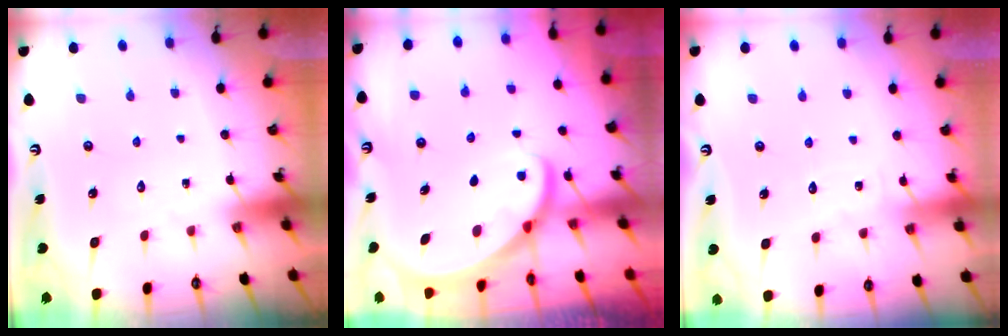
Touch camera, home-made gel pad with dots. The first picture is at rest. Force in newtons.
{"total": 2.2, "press": 2.2, "slide": 0.2}
{"total": 2.7, "press": 2.7, "slide": 0.3}